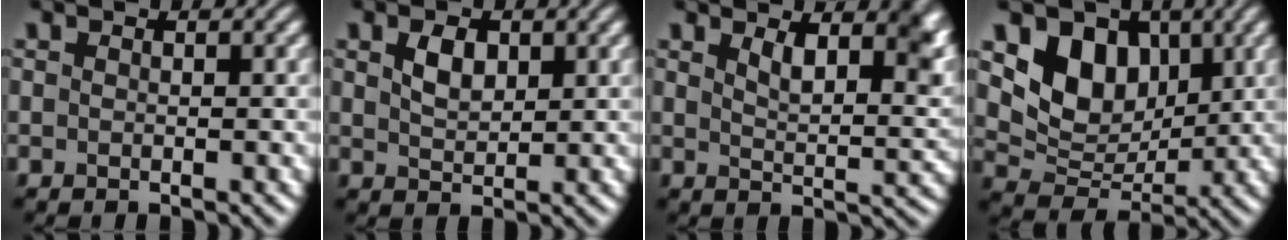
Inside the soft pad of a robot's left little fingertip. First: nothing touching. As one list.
[{"total": 2.5, "force": [1.1, 1.5, 1.7], "torque": [-0.038, 0.000, 0.023]}, {"total": 5.5, "force": [3.0, 2.1, 4.1], "torque": [-0.058, -0.009, 0.050]}, {"total": 6.5, "force": [2.4, 4.8, 3.6], "torque": [-0.061, -0.011, 0.036]}]